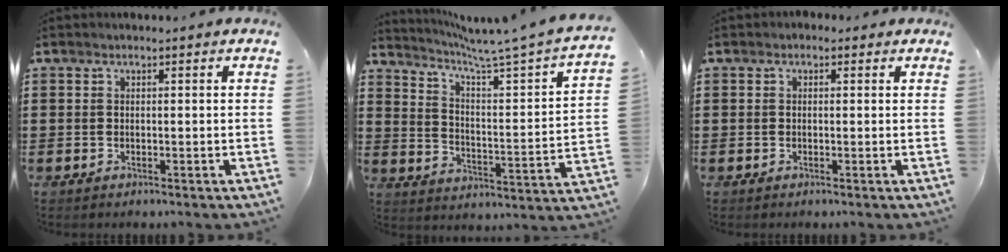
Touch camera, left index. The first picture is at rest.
{"total": 4.7, "force": [3.9, -1.1, 2.5], "torque": [-0.069, -0.049, 0.052]}
{"total": 0.8, "force": [-0.2, 0.7, 0.3], "torque": [-0.007, 0.004, -0.005]}